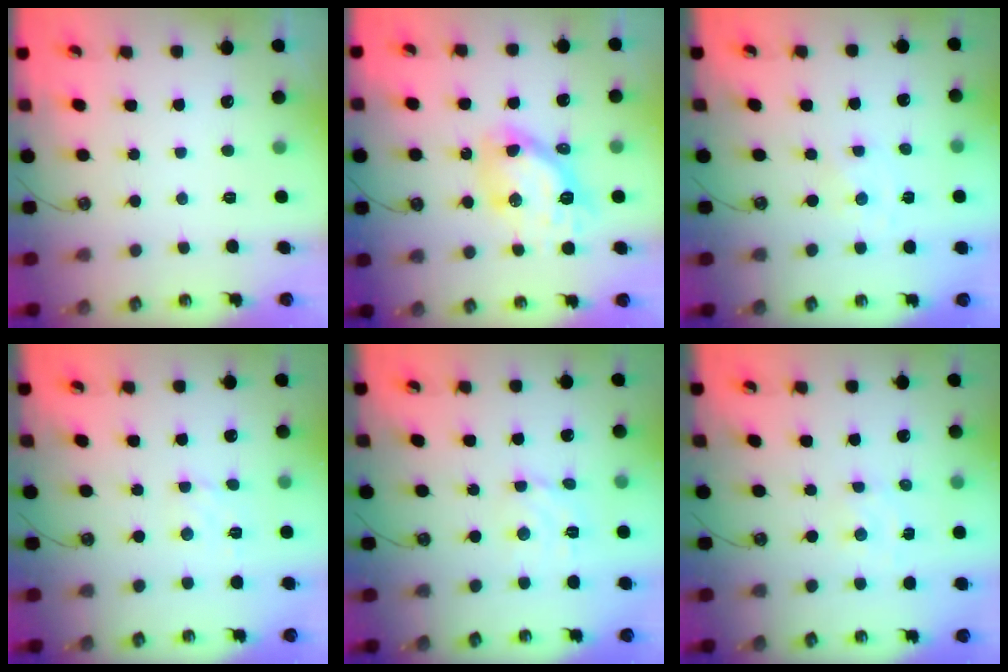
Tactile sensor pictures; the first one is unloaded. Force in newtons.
{"total": 12.8, "press": 12.7, "slide": 1.3}
{"total": 0.0}
{"total": 2.1, "press": 2.0, "slide": 0.6}
{"total": 5.3, "press": 5.3, "slide": 0.4}
{"total": 1.6, "press": 1.5, "slide": 0.3}